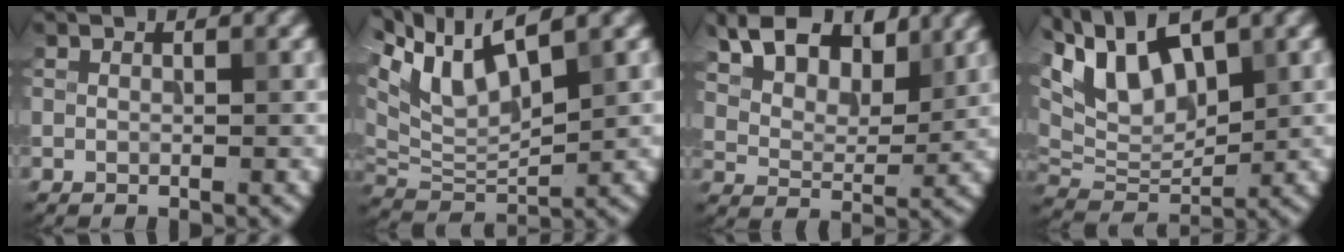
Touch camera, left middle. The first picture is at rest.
{"total": 7.9, "force": [5.1, 2.6, 5.4], "torque": [-0.112, 0.009, 0.095]}
{"total": 7.7, "force": [5.2, 3.9, 4.1], "torque": [-0.083, 0.003, 0.086]}
{"total": 9.4, "force": [5.1, 4.2, 6.7], "torque": [-0.129, 0.012, 0.093]}